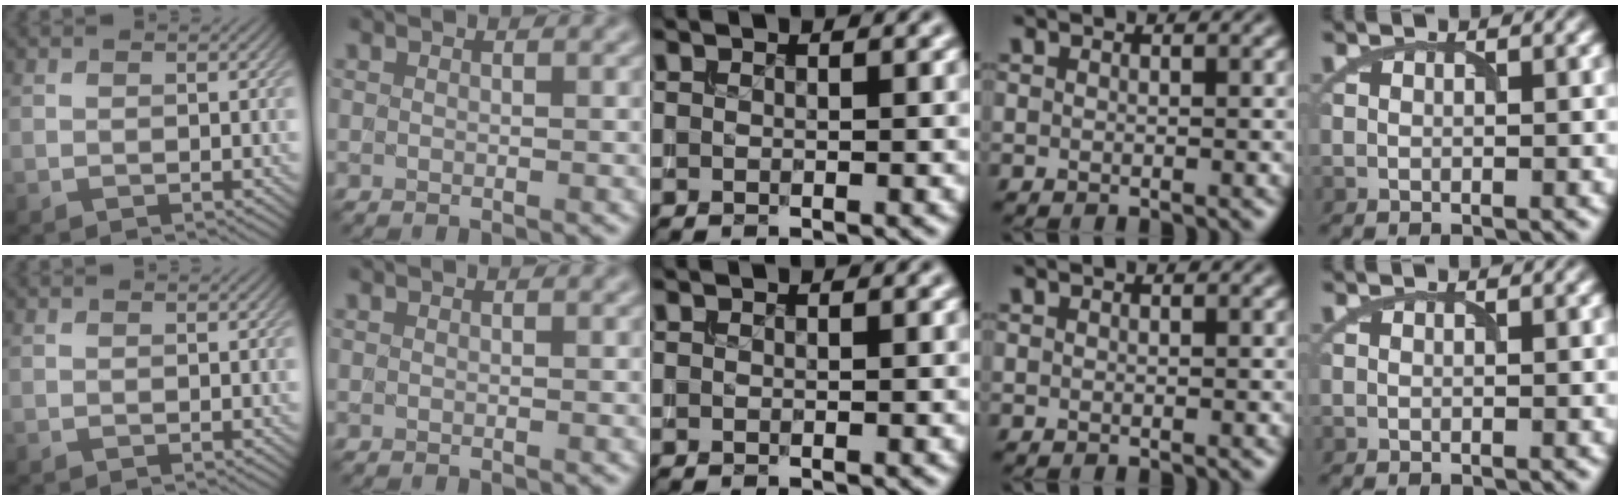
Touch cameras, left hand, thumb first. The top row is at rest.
{}